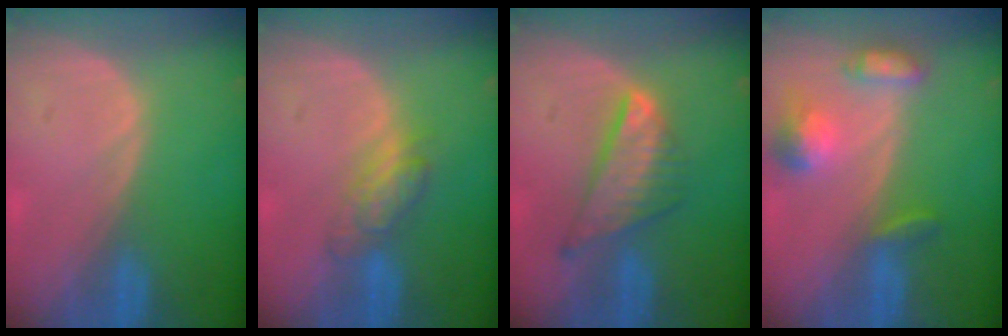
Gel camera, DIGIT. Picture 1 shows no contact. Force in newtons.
{"total": 5.0, "press": 4.6, "slide": 2.0}
{"total": 7.8, "press": 6.6, "slide": 4.1}
{"total": 5.9, "press": 5.8, "slide": 1.2}